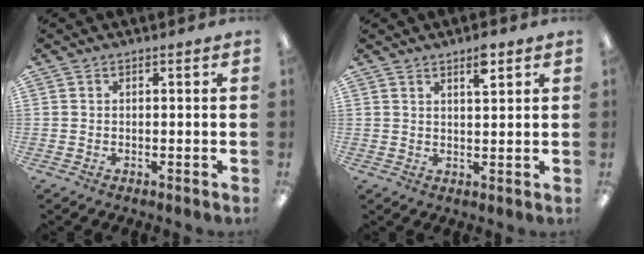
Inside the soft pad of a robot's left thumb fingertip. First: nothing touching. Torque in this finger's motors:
{"motor_torque": [-0.03, 0.11, -0.04, -0.12, 0.01]}